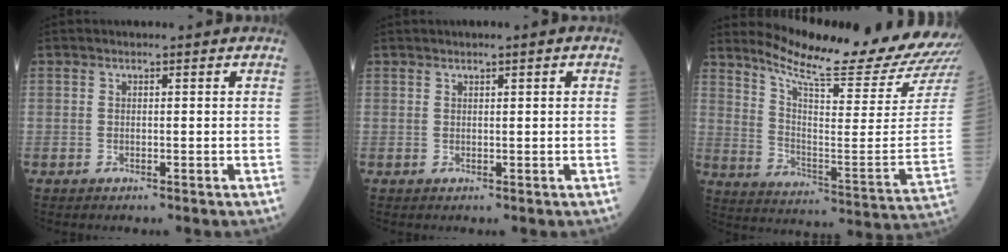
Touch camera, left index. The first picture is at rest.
{"total": 1.0, "force": [0.6, 0.0, 0.9], "torque": [-0.017, 0.007, 0.012]}
{"total": 22.9, "force": [21.4, -1.0, 8.1], "torque": [-0.147, -0.119, 0.296]}